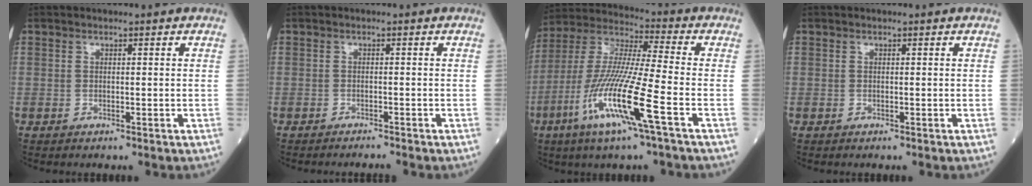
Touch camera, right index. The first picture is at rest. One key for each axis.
{"total": 1.4, "fx": -1.3, "fy": -0.4, "fz": 0.1, "tx": -0.007, "ty": -0.004, "tz": -0.020}
{"total": 16.2, "fx": -6.5, "fy": -0.5, "fz": 14.8, "tx": -0.312, "ty": -0.022, "tz": -0.129}
{"total": 0.0}